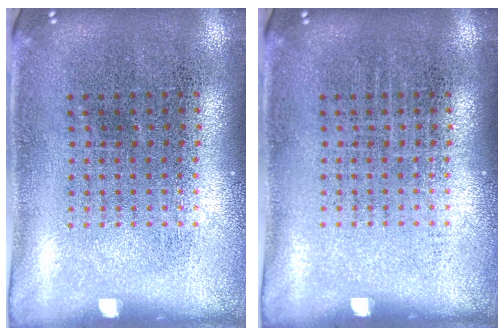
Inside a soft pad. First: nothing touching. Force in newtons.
{"total": 0.0}